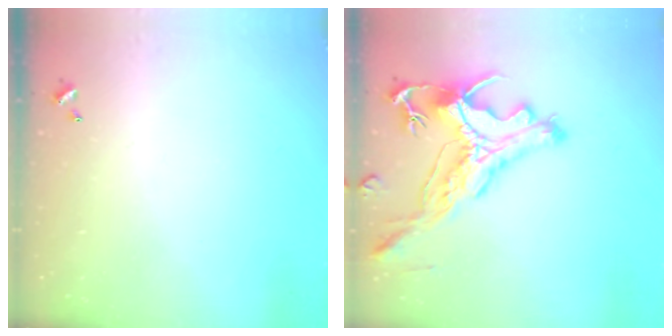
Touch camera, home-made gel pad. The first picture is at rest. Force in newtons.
{"total": 4.0, "press": 3.8, "slide": 1.3}